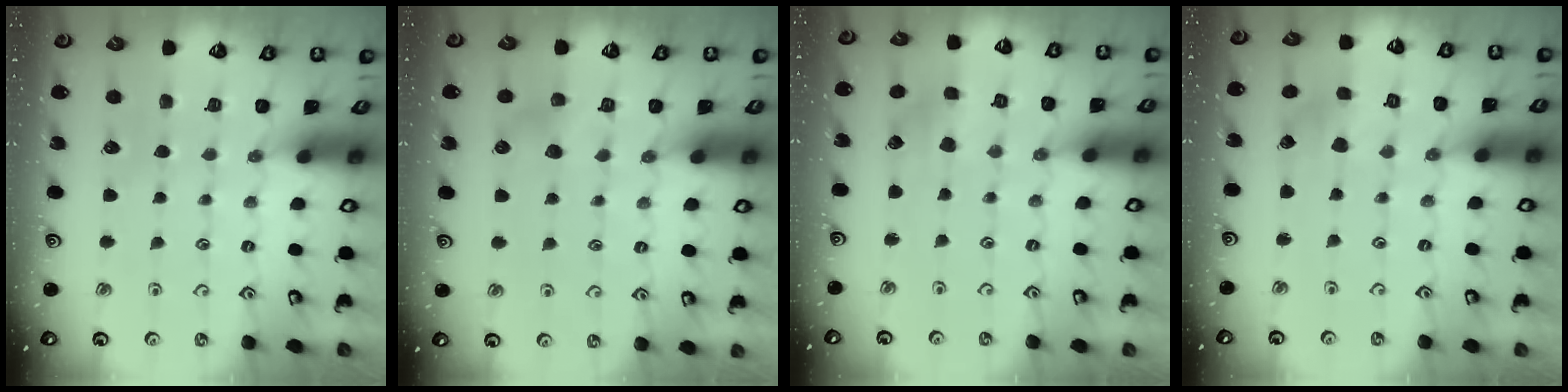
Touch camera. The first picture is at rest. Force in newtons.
{"total": 4.7, "press": 4.6, "slide": 0.7}
{"total": 3.5, "press": 3.5, "slide": 0.2}
{"total": 2.9, "press": 2.8, "slide": 0.2}